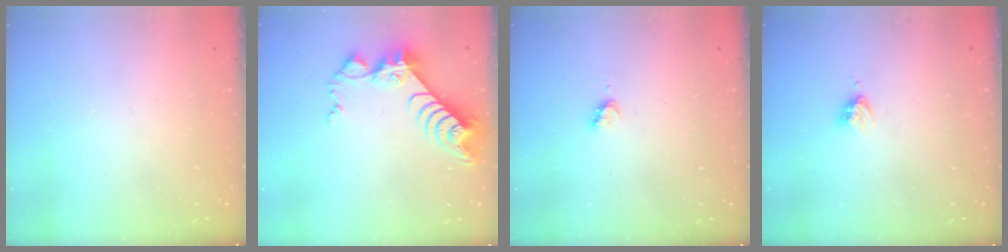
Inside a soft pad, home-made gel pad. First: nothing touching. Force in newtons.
{"total": 9.3, "press": 9.3, "slide": 0.7}
{"total": 2.8, "press": 2.8, "slide": 0.3}
{"total": 3.2, "press": 3.2, "slide": 0.3}